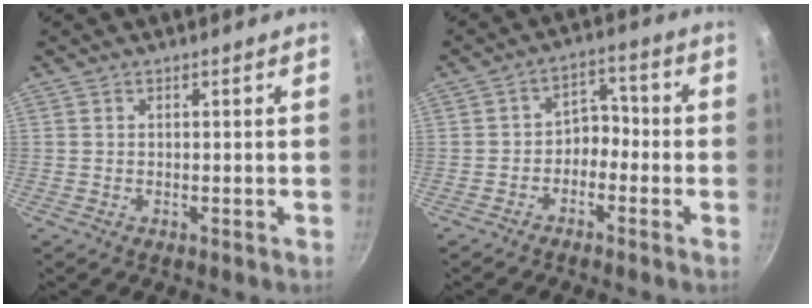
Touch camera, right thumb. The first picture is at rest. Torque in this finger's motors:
{"motor_torque": [-0.28, 0.23, -0.12, 0.36, 0.07]}